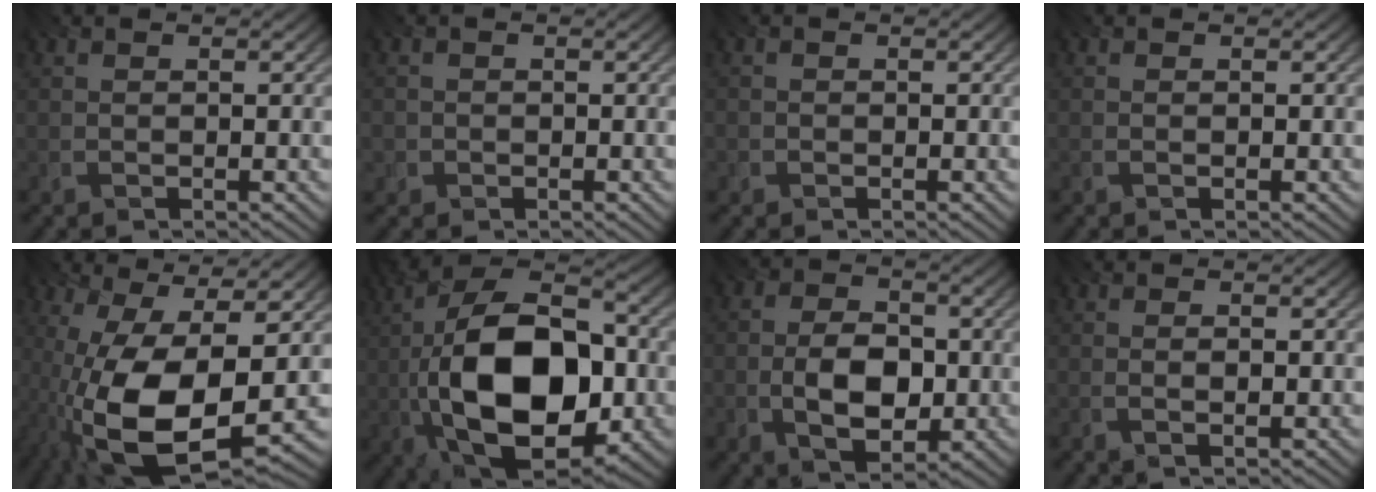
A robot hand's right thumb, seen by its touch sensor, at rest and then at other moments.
{"total": 1.3, "force": [-0.5, 1.1, -0.3], "torque": [0.007, -0.001, -0.015]}
{"total": 0.9, "force": [-0.5, 0.6, -0.4], "torque": [0.009, 0.001, -0.012]}
{"total": 0.0}
{"total": 17.6, "force": [-5.4, 7.5, 14.9], "torque": [-0.287, -0.038, -0.085]}
{"total": 18.5, "force": [-4.2, 10.1, 14.9], "torque": [-0.268, -0.003, -0.082]}
{"total": 7.2, "force": [-2.5, 4.4, 5.2], "torque": [-0.087, -0.009, -0.057]}
{"total": 0.9, "force": [-0.3, 0.0, 0.9], "torque": [-0.011, -0.003, -0.008]}